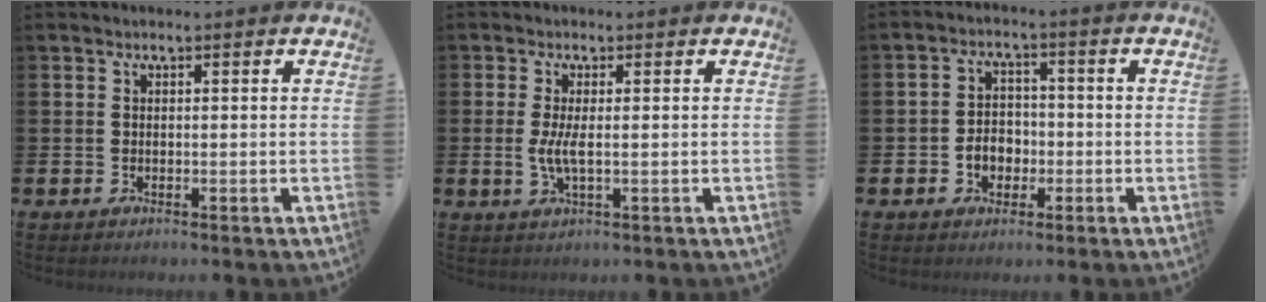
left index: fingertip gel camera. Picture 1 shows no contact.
{"total": 2.7, "force": [0.0, 0.6, 2.6], "torque": [-0.053, -0.001, 0.000]}
{"total": 3.7, "force": [-1.3, 3.0, 1.7], "torque": [-0.019, -0.001, -0.033]}